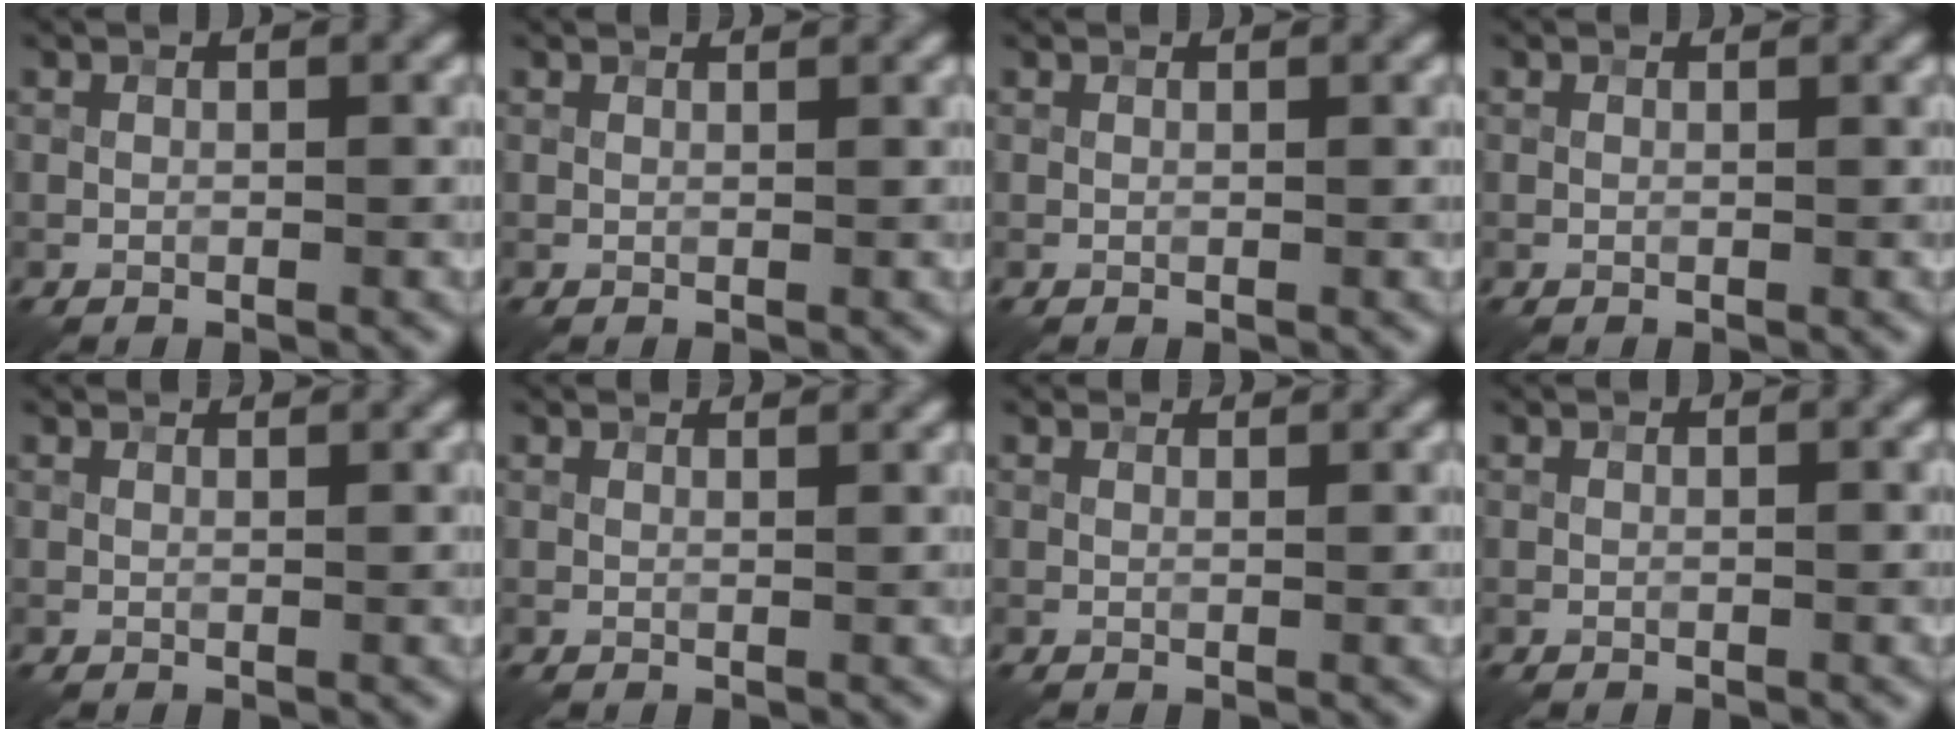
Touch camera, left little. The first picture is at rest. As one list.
[{"total": 1.3, "force": [1.3, 0.1, 0.4], "torque": [-0.014, -0.002, 0.010]}, {"total": 0.6, "force": [0.6, 0.1, 0.1], "torque": [-0.003, -0.002, 0.005]}, {"total": 0.0}, {"total": 1.7, "force": [1.6, 0.2, 0.5], "torque": [-0.019, -0.001, 0.014]}, {"total": 2.0, "force": [1.8, 0.3, 0.7], "torque": [-0.018, 0.001, 0.016]}, {"total": 1.8, "force": [1.7, 0.5, 0.5], "torque": [-0.017, -0.001, 0.016]}, {"total": 0.0}]